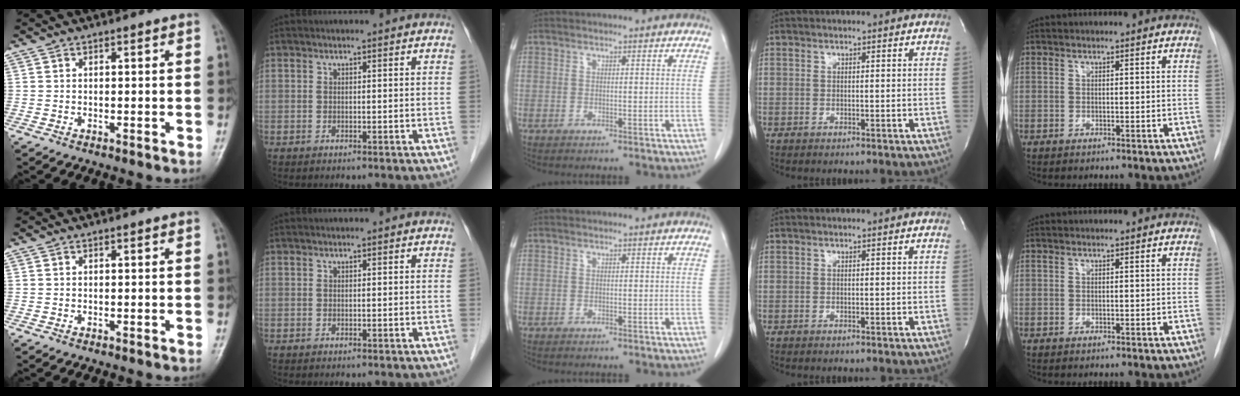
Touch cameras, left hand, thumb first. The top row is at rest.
{}